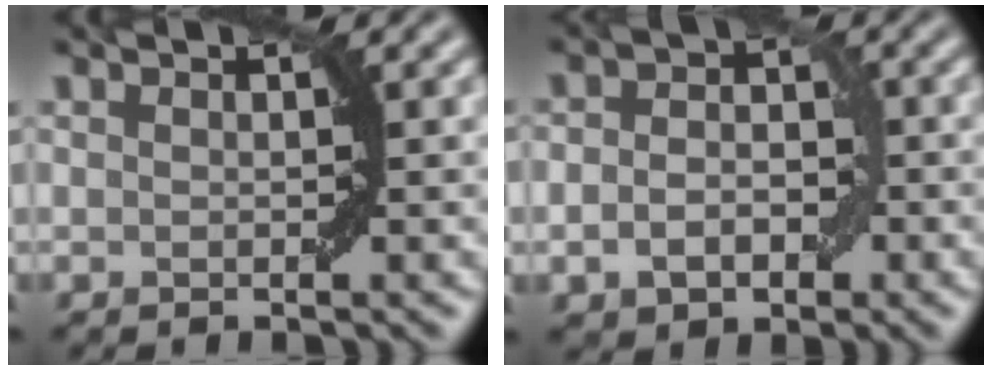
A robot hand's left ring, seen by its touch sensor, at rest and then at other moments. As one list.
[{"total": 3.8, "force": [-1.0, 2.7, 2.5], "torque": [-0.037, 0.000, -0.022]}]